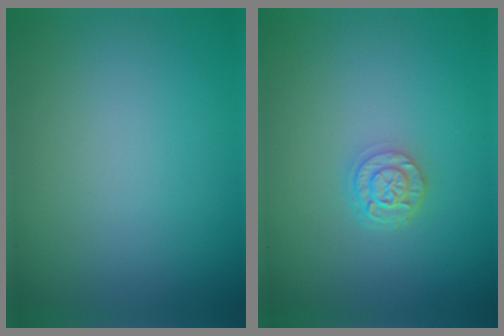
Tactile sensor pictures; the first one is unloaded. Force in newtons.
{"total": 2.3, "press": 1.9, "slide": 1.4}